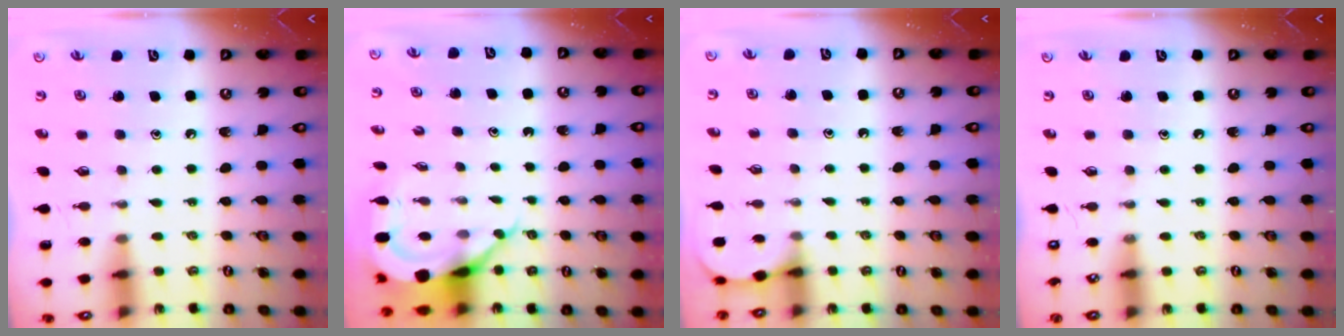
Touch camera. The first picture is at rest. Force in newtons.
{"total": 6.7, "press": 6.7, "slide": 0.8}
{"total": 2.4, "press": 2.4, "slide": 0.2}
{"total": 0.0}